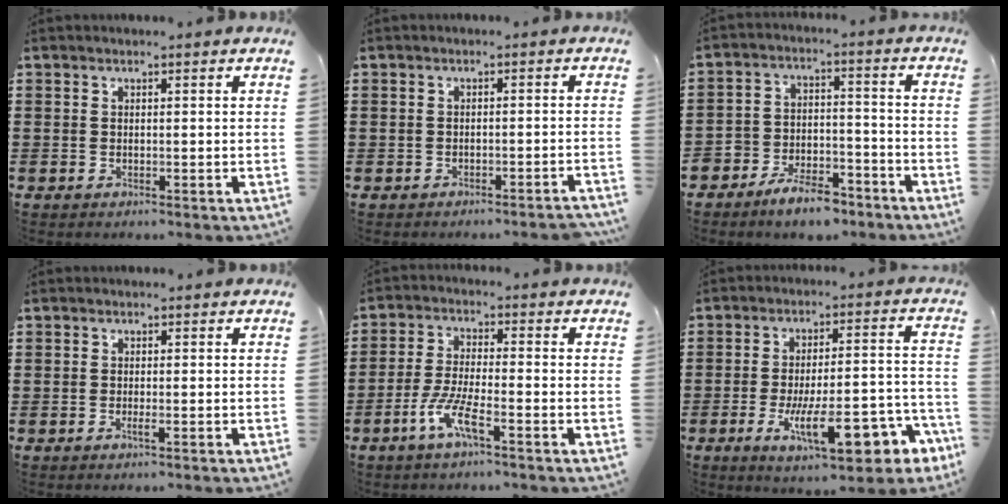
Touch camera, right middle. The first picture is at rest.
{"total": 1.3, "force": [-1.3, 0.0, 0.0], "torque": [-0.004, 0.004, -0.027]}
{"total": 6.9, "force": [-6.4, 2.0, 1.9], "torque": [-0.039, 0.017, -0.125]}
{"total": 0.8, "force": [-0.5, 0.1, 0.6], "torque": [-0.013, -0.004, -0.008]}
{"total": 6.1, "force": [-3.5, 1.0, 4.9], "torque": [-0.114, -0.009, -0.070]}
{"total": 13.1, "force": [-6.1, 4.6, 10.6], "torque": [-0.157, 0.009, -0.103]}